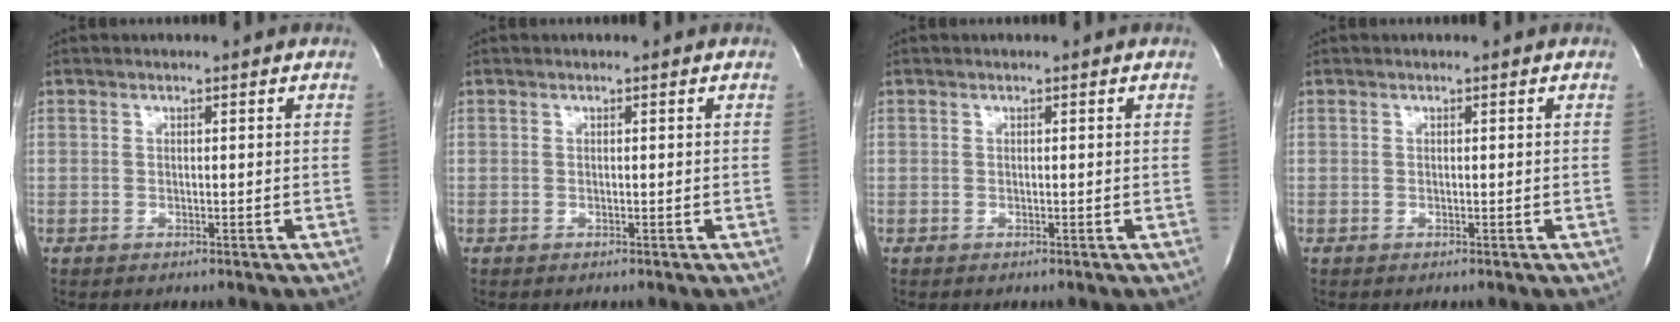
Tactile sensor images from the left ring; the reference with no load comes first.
{"total": 0.0}
{"total": 0.0}
{"total": 0.0}